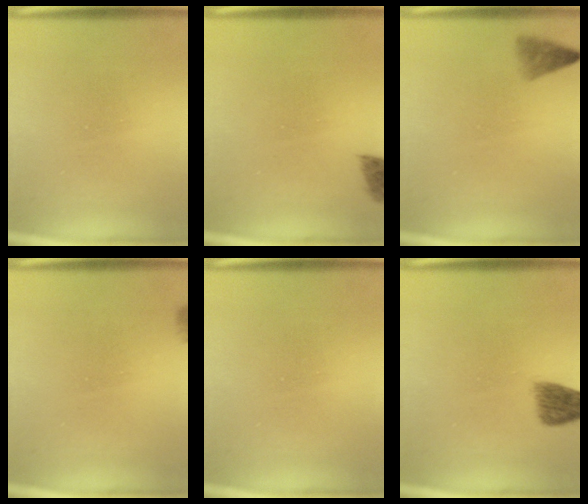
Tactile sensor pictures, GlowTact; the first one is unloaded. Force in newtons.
{"total": 2.7}
{"total": 1.0}
{"total": 2.9}
{"total": 0.0}
{"total": 2.7}